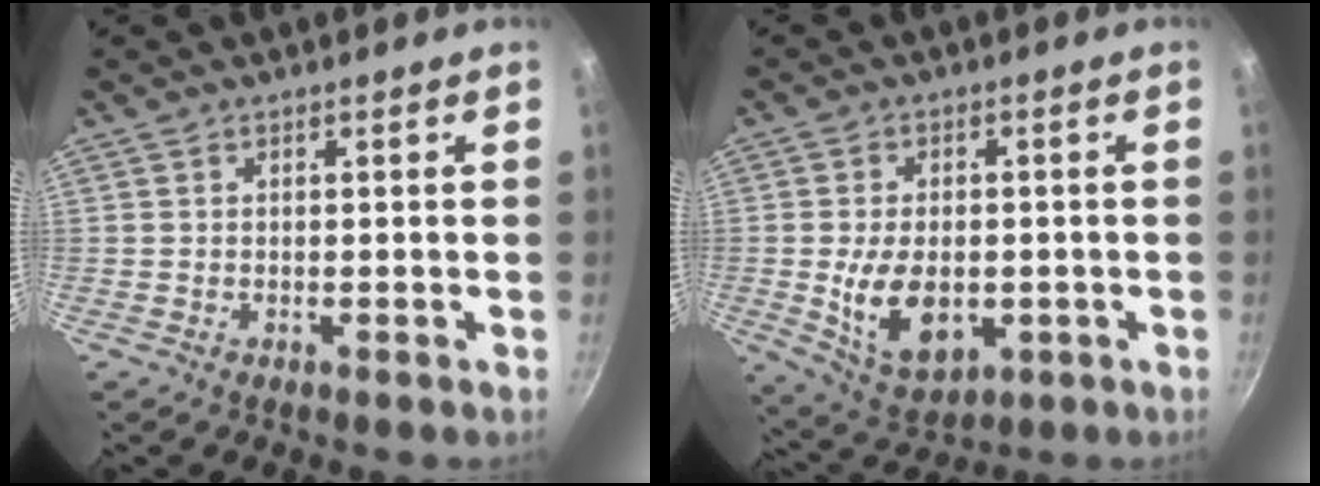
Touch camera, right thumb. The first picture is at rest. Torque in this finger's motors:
{"motor_torque": [-0.14, 0.78, 0.14, 0.31, 0.05]}